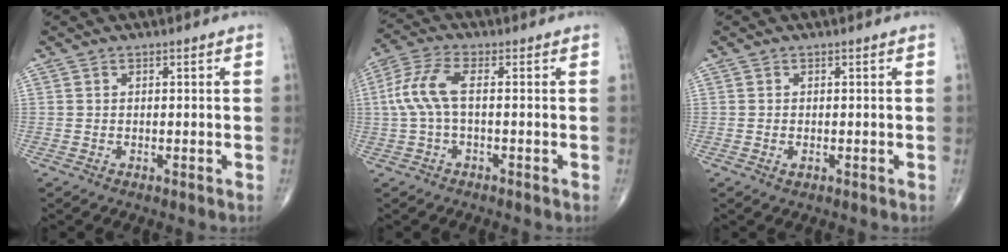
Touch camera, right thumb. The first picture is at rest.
{"total": 7.3, "force": [0.0, 2.8, 6.7], "torque": [-0.171, 0.020, -0.004]}
{"total": 0.9, "force": [-0.2, 0.5, 0.7], "torque": [-0.013, -0.001, -0.004]}